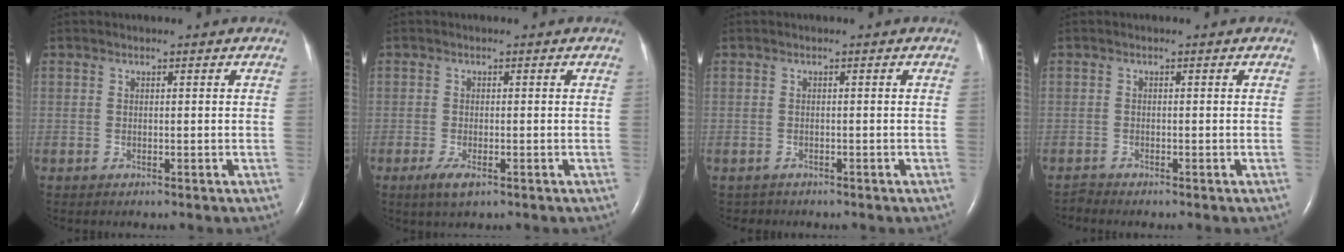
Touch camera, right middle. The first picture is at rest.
{"total": 2.6, "force": [-1.4, 0.8, 2.1], "torque": [-0.047, -0.005, -0.024]}
{"total": 1.1, "force": [-0.9, 0.6, -0.3], "torque": [-0.006, -0.001, -0.015]}
{"total": 0.8, "force": [-0.7, -0.3, -0.3], "torque": [0.005, -0.009, -0.013]}